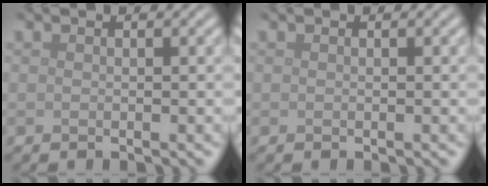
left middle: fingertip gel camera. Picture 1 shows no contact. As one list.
[{"total": 0.0}]